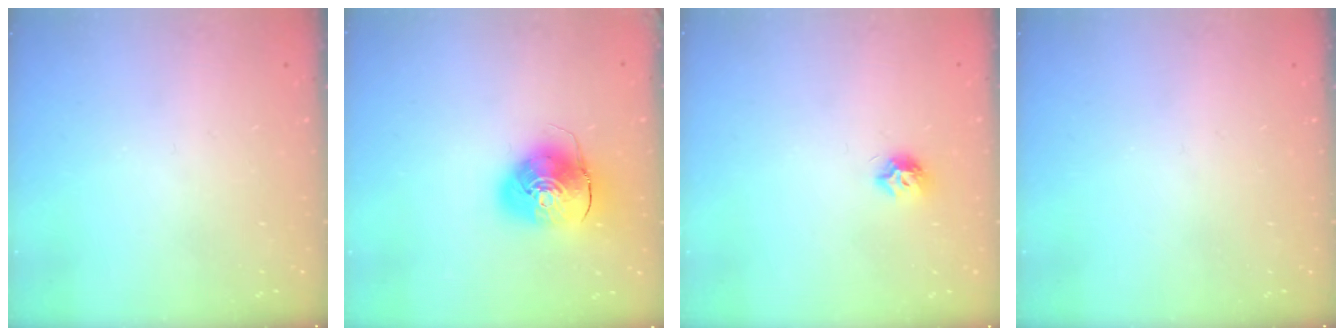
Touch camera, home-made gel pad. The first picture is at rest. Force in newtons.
{"total": 10.5, "press": 10.4, "slide": 1.8}
{"total": 7.1, "press": 7.1, "slide": 0.8}
{"total": 0.0}